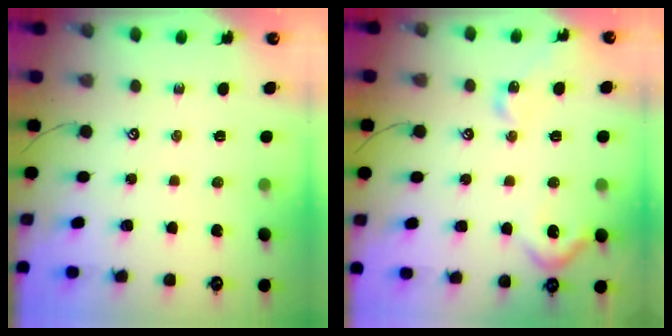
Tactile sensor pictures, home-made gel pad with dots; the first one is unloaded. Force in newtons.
{"total": 7.8, "press": 7.8, "slide": 0.9}